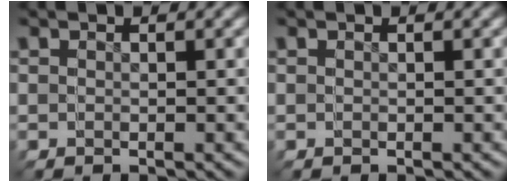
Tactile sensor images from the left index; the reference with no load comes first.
{"total": 0.0}